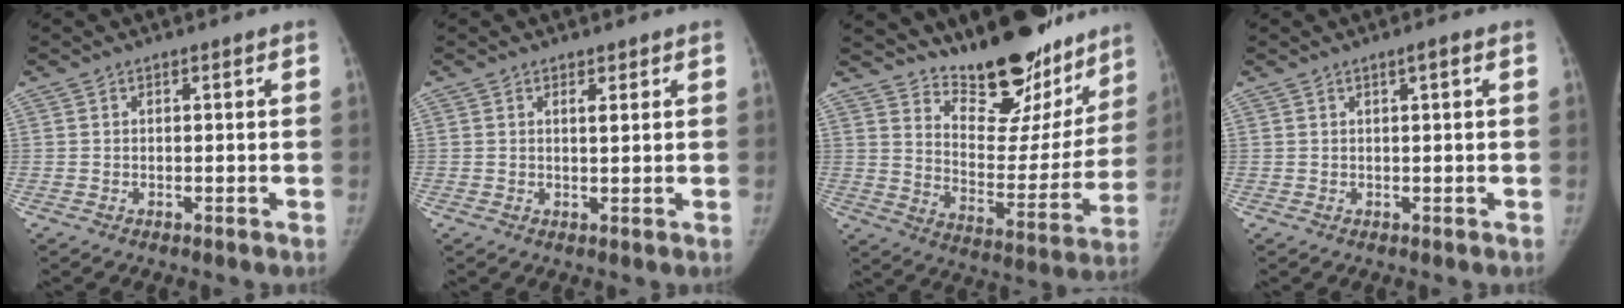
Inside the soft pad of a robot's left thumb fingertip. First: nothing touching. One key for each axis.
{"total": 1.5, "fx": 0.9, "fy": 0.6, "fz": 1.1, "tx": -0.010, "ty": -0.005, "tz": 0.015}
{"total": 23.6, "fx": 19.3, "fy": 8.9, "fz": 10.3, "tx": -0.101, "ty": -0.127, "tz": 0.275}
{"total": 1.4, "fx": 0.6, "fy": 0.1, "fz": 1.3, "tx": -0.023, "ty": 0.002, "tz": 0.008}